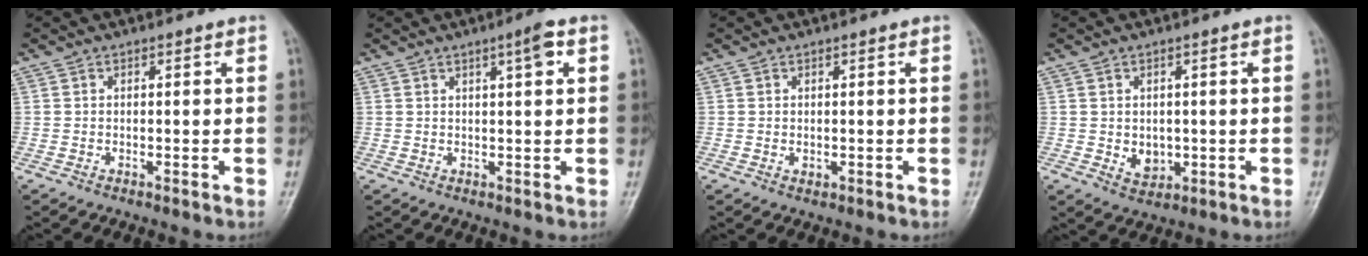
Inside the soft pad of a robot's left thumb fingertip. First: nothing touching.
{"total": 3.4, "force": [1.5, 0.4, 3.1], "torque": [-0.047, -0.001, 0.023]}
{"total": 1.0, "force": [0.2, 0.7, 0.8], "torque": [-0.009, -0.002, 0.007]}
{"total": 3.8, "force": [-0.2, 3.0, 2.3], "torque": [-0.021, -0.004, 0.009]}